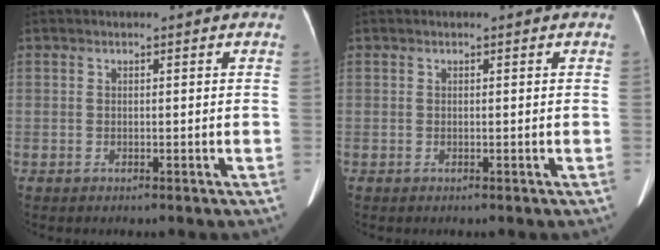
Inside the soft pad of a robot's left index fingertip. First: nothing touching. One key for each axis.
{"total": 0.0}